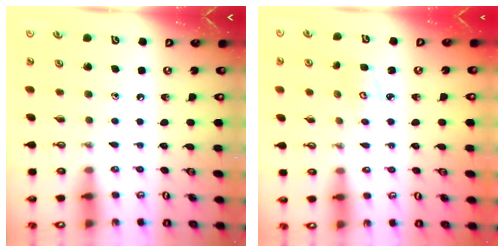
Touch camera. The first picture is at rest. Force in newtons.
{"total": 3.1, "press": 3.0, "slide": 0.4}